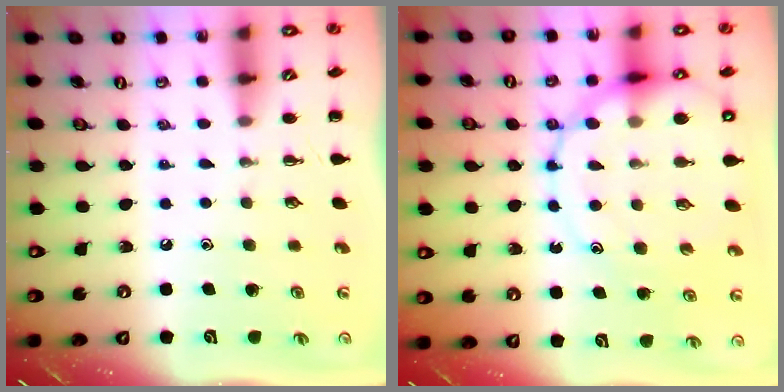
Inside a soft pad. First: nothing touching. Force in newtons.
{"total": 16.6, "press": 16.4, "slide": 2.5}